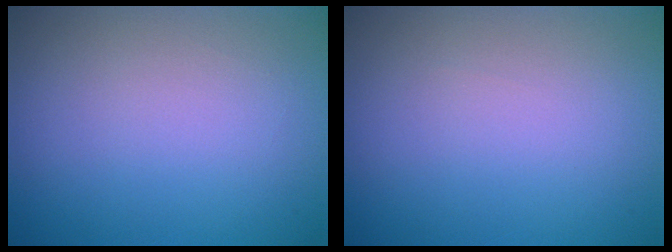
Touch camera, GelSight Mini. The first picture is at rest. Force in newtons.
{"total": 0.0}